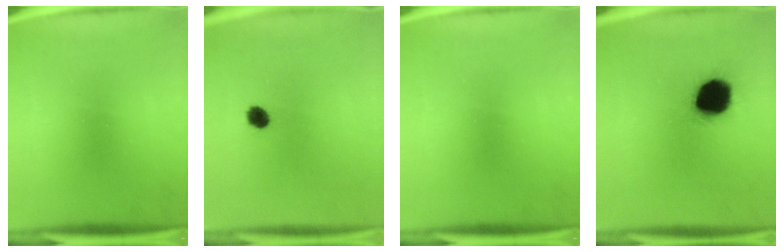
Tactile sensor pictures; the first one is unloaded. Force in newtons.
{"total": 2.9}
{"total": 0.0}
{"total": 18.9}